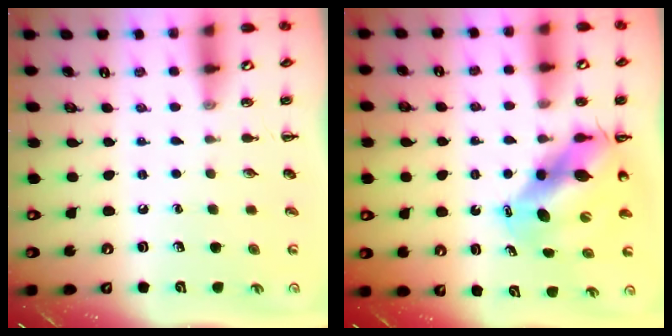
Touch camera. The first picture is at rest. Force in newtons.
{"total": 11.1, "press": 10.7, "slide": 3.2}